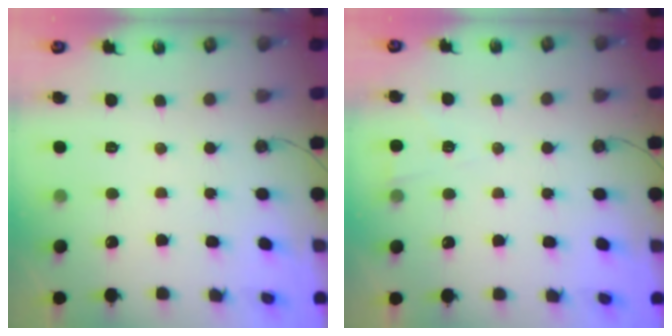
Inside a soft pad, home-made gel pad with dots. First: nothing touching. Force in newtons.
{"total": 2.6, "press": 2.1, "slide": 1.5}